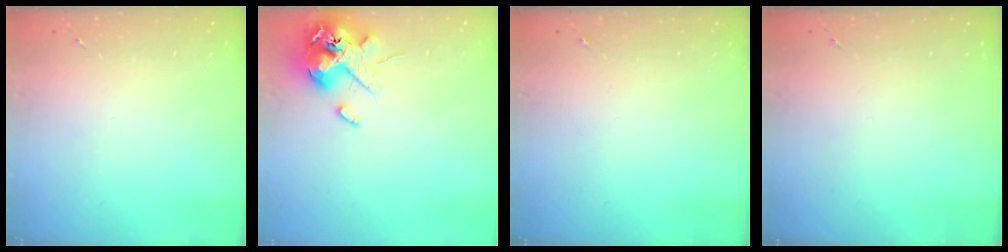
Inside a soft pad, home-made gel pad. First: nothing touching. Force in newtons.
{"total": 14.1, "press": 13.9, "slide": 2.5}
{"total": 0.0}
{"total": 0.0}